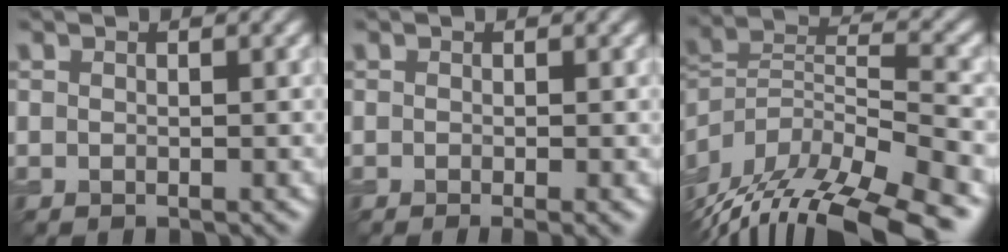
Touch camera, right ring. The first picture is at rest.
{"total": 1.6, "force": [-0.5, 0.4, 1.5], "torque": [-0.018, -0.009, -0.008]}
{"total": 15.5, "force": [-11.5, 5.3, 8.9], "torque": [-0.164, 0.013, -0.177]}